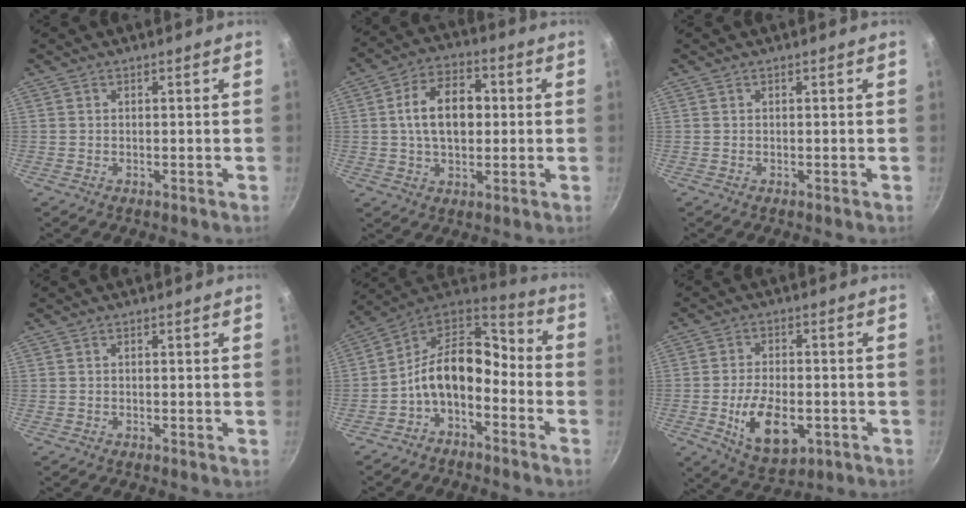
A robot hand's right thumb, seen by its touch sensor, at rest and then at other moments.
{"total": 12.2, "force": [1.1, 7.8, 9.4], "torque": [-0.131, 0.020, 0.009]}
{"total": 0.0}
{"total": 0.0}
{"total": 13.6, "force": [-4.2, 8.5, 9.8], "torque": [-0.156, 0.070, -0.093]}
{"total": 11.8, "force": [-3.0, 6.5, 9.4], "torque": [-0.148, 0.002, -0.039]}